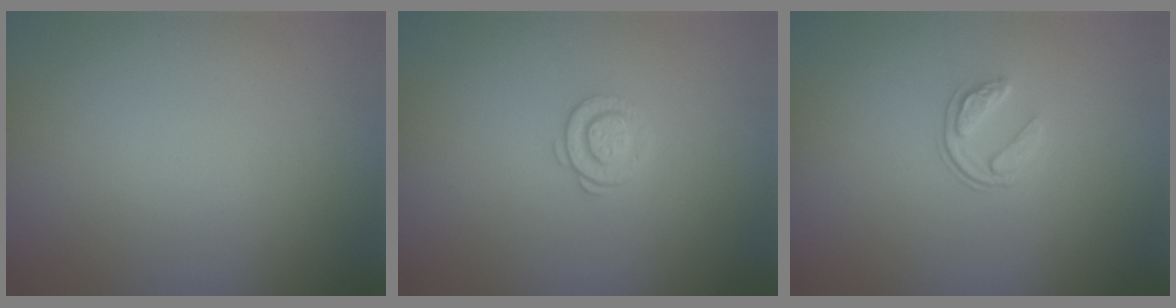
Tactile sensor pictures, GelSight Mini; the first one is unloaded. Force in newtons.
{"total": 1.4, "press": 0.9, "slide": 1.0}
{"total": 1.7, "press": 1.1, "slide": 1.3}